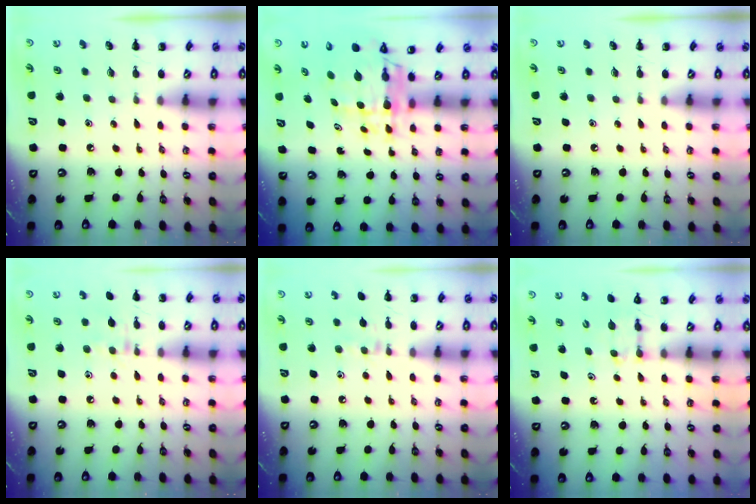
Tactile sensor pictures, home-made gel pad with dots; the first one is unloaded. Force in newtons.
{"total": 8.1, "press": 7.7, "slide": 2.5}
{"total": 0.0}
{"total": 7.1, "press": 7.0, "slide": 1.3}
{"total": 6.5, "press": 6.4, "slide": 1.3}
{"total": 4.2, "press": 4.0, "slide": 1.3}